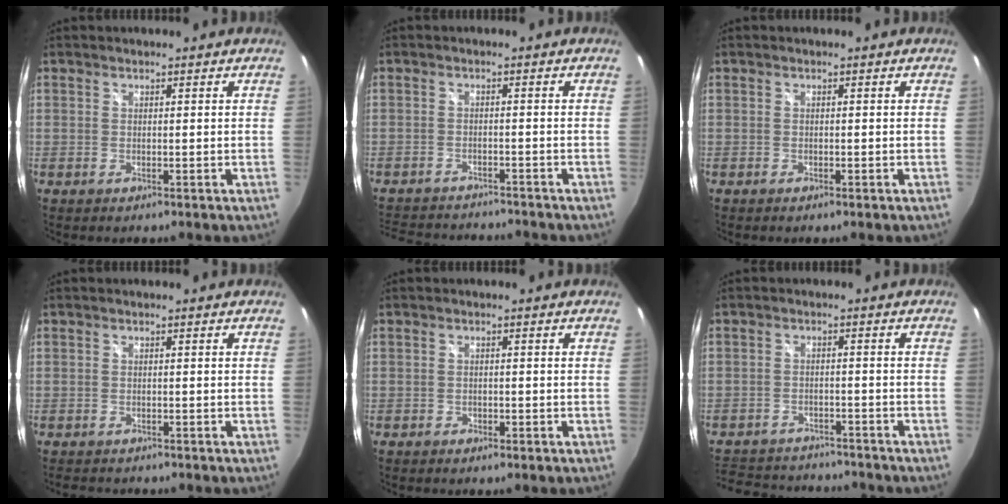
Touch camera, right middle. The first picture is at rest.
{"total": 11.6, "force": [-10.5, 3.1, 3.8], "torque": [-0.096, -0.007, -0.160]}
{"total": 0.6, "force": [-0.5, 0.2, 0.3], "torque": [-0.005, -0.002, -0.010]}
{"total": 2.8, "force": [-2.5, 0.9, 0.7], "torque": [-0.018, -0.011, -0.040]}
{"total": 1.7, "force": [-1.3, 0.9, 0.7], "torque": [-0.016, -0.006, -0.020]}
{"total": 13.3, "force": [-11.5, 5.1, 4.1], "torque": [-0.110, 0.019, -0.170]}